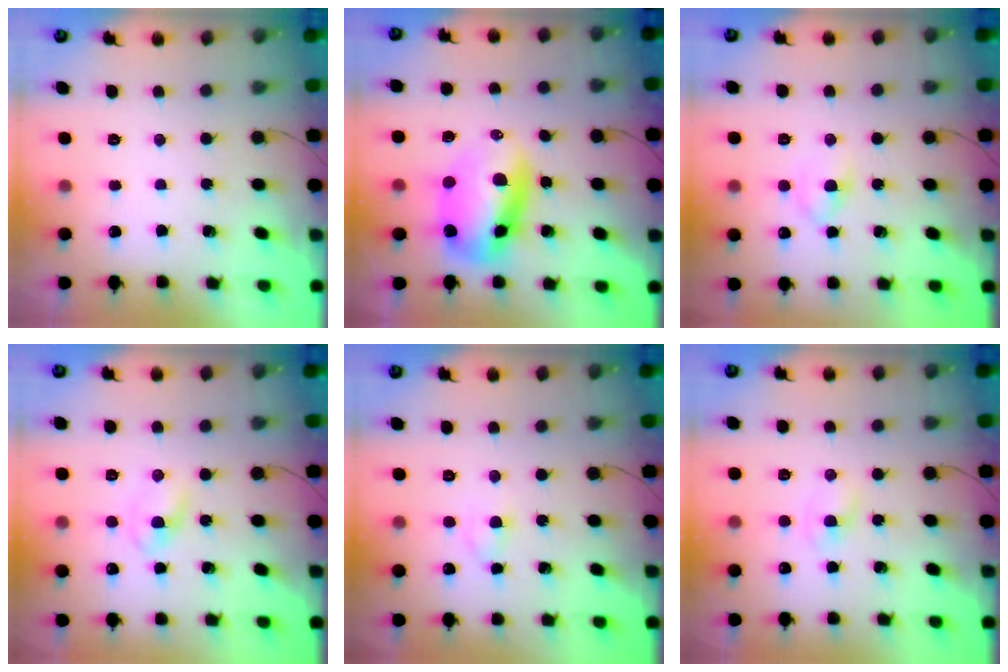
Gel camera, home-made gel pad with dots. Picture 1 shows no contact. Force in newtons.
{"total": 11.5, "press": 11.2, "slide": 2.9}
{"total": 5.0, "press": 4.9, "slide": 1.1}
{"total": 2.7, "press": 2.4, "slide": 1.4}
{"total": 2.6, "press": 2.4, "slide": 1.1}
{"total": 1.8, "press": 1.5, "slide": 0.9}